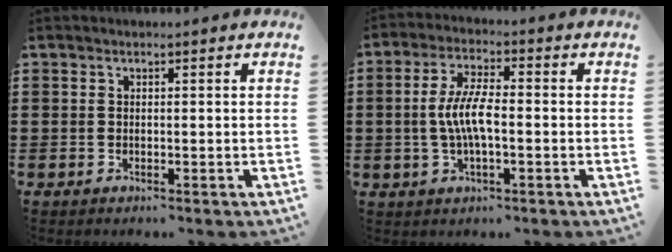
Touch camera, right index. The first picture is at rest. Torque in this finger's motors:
{"motor_torque": [0.98, 0.06, 0.81, 0.21]}